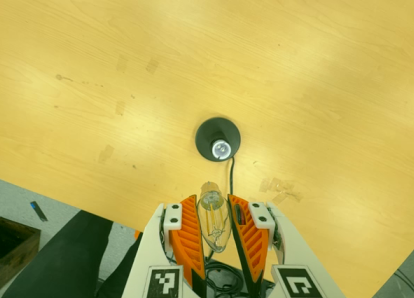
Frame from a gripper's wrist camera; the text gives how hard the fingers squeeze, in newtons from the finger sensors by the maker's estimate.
{"total": 9.4, "left": 8.7, "right": 10.0}